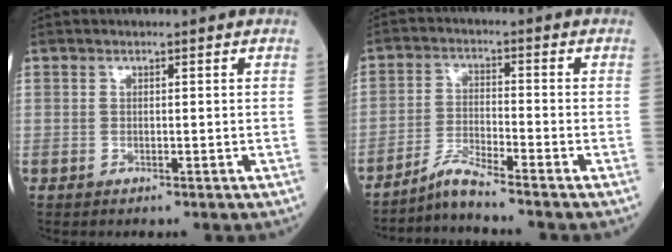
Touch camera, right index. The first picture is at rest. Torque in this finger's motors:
{"motor_torque": [-0.22, -0.12, 0.01, 0.01]}